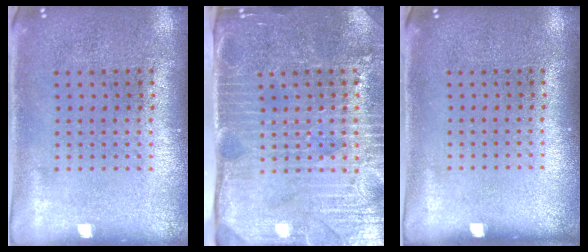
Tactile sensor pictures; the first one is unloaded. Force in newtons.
{"total": 4.4, "press": 3.8, "slide": 2.3}
{"total": 0.0}